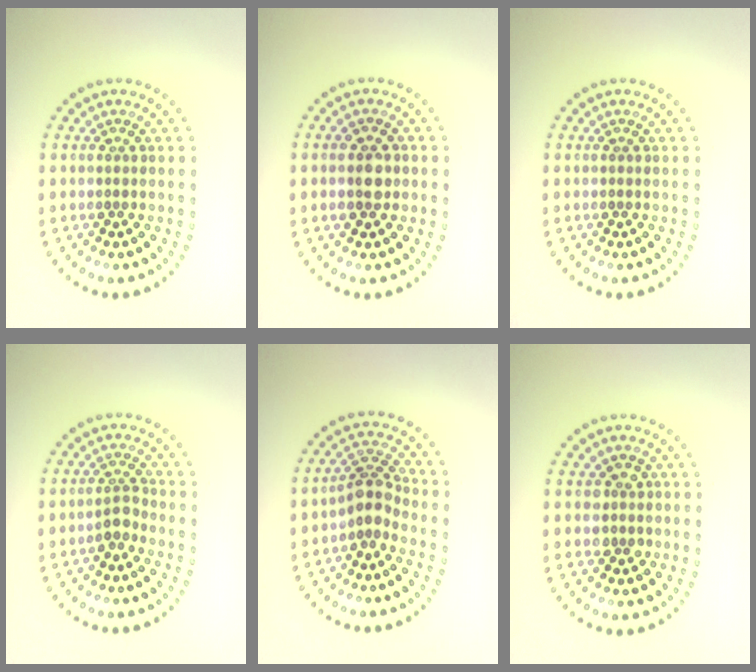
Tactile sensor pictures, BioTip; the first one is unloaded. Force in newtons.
{"total": 2.3, "press": 2.3, "slide": 0.2}
{"total": 0.0}
{"total": 1.8, "press": 1.5, "slide": 1.1}
{"total": 2.7, "press": 2.0, "slide": 1.8}
{"total": 1.7, "press": 1.5, "slide": 0.8}